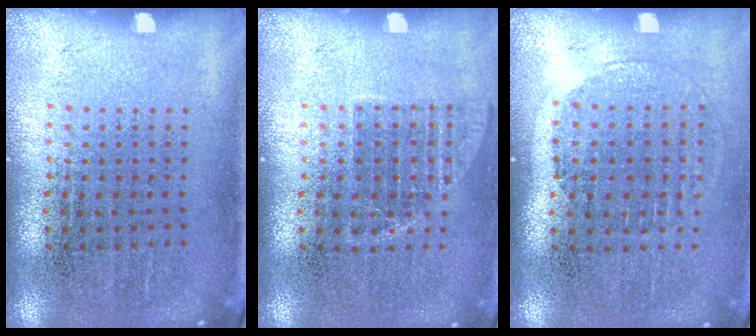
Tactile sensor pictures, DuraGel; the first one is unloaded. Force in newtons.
{"total": 1.2, "press": 1.0, "slide": 0.7}
{"total": 1.5, "press": 1.3, "slide": 0.7}